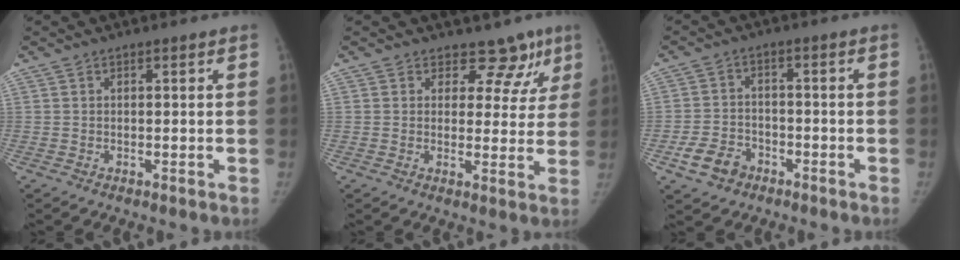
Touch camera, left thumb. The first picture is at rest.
{"total": 7.5, "force": [5.5, 5.0, 1.3], "torque": [0.031, -0.027, 0.054]}
{"total": 6.4, "force": [-3.5, 4.7, 2.6], "torque": [-0.038, 0.020, -0.059]}